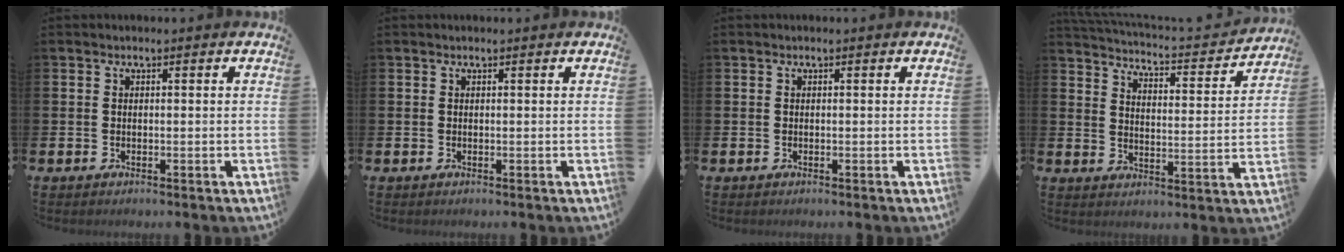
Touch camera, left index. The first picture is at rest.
{"total": 0.0}
{"total": 0.0}
{"total": 3.7, "force": [3.6, 0.3, 0.6], "torque": [-0.024, -0.044, 0.053]}